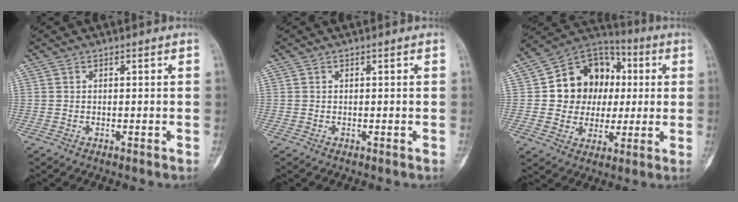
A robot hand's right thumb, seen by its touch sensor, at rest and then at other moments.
{"total": 0.0}
{"total": 15.8, "force": [1.7, 13.4, 8.2], "torque": [-0.071, 0.021, 0.029]}